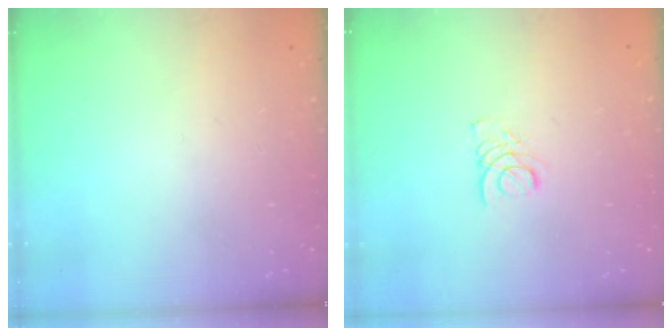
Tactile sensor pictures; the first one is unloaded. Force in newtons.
{"total": 1.9, "press": 1.9, "slide": 0.2}